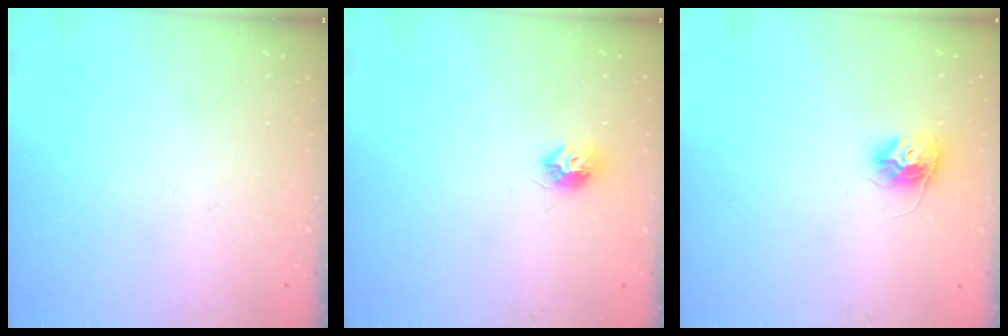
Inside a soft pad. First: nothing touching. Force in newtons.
{"total": 7.0, "press": 6.9, "slide": 0.5}
{"total": 10.3, "press": 10.3, "slide": 0.6}